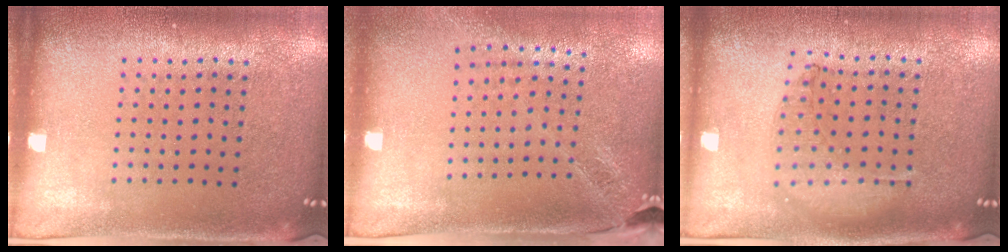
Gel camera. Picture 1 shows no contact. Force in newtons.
{"total": 1.9, "press": 1.6, "slide": 1.0}
{"total": 1.0, "press": 0.9, "slide": 0.3}